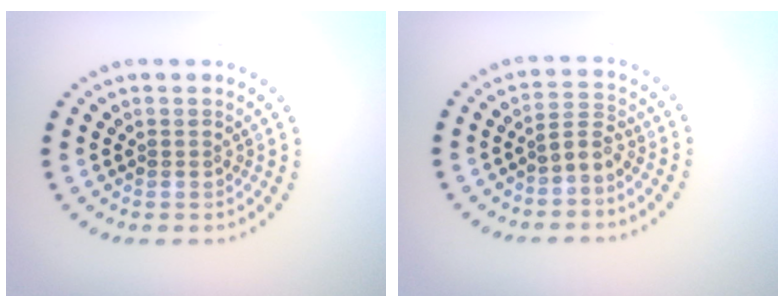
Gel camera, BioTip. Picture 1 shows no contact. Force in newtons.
{"total": 1.9, "press": 1.4, "slide": 1.2}